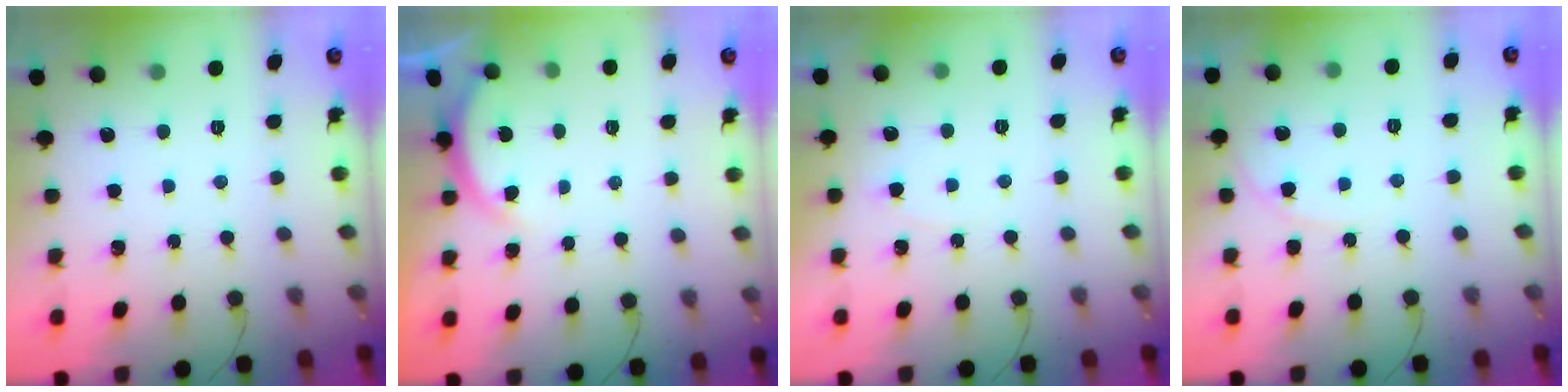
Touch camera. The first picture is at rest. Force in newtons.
{"total": 2.0, "press": 2.0, "slide": 0.5}
{"total": 2.7, "press": 2.7, "slide": 0.3}
{"total": 6.3, "press": 6.2, "slide": 0.7}